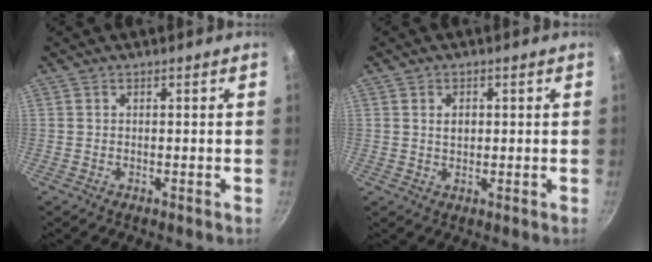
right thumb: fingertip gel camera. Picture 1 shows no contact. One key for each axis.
{"total": 2.5, "fx": 0.6, "fy": 1.8, "fz": 1.7, "tx": -0.020, "ty": 0.001, "tz": 0.013}